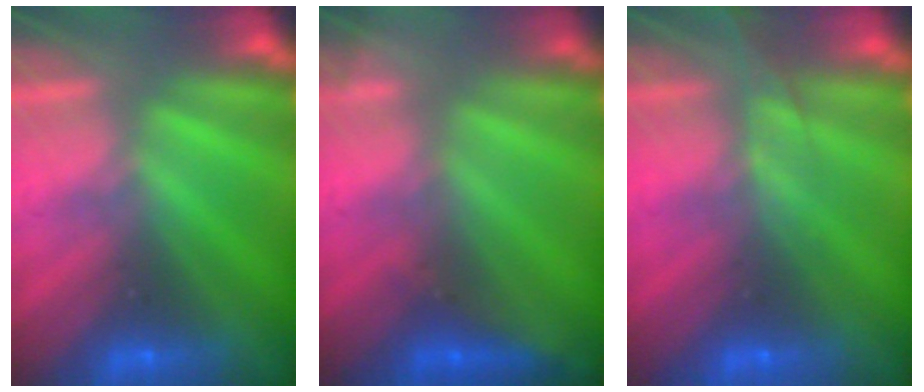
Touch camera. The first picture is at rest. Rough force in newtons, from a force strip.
{"total": 2.9}
{"total": 2.6}